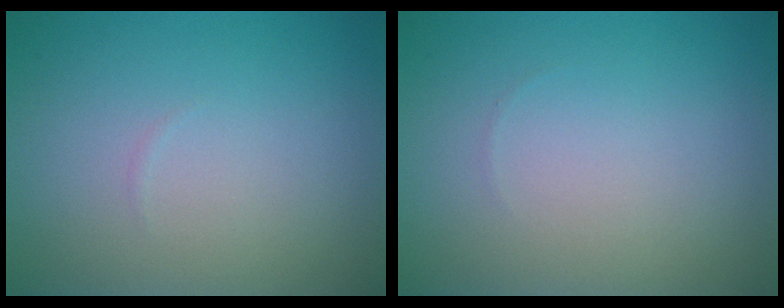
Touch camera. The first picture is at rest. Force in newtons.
{"total": 0.0}